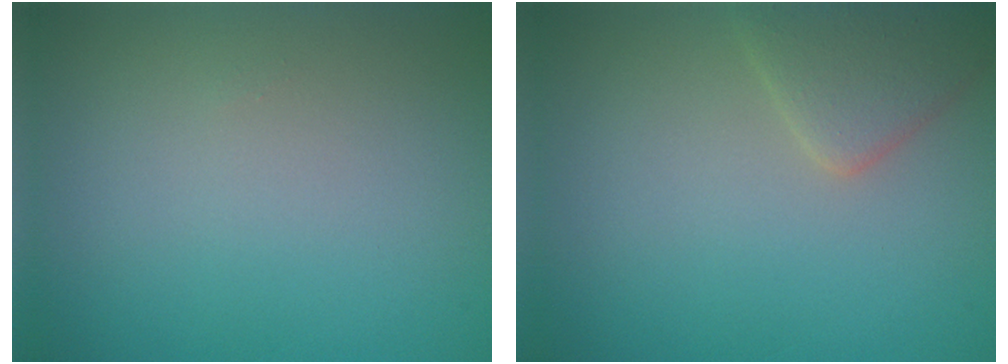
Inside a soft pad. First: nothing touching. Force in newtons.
{"total": 2.9, "press": 2.9, "slide": 0.2}